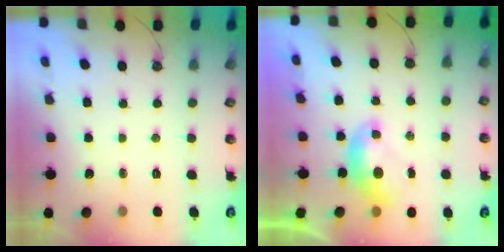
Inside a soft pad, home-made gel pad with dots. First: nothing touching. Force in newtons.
{"total": 0.0}